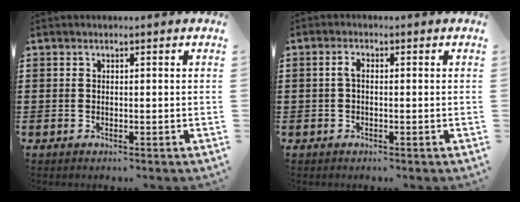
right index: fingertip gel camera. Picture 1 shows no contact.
{"total": 1.7, "force": [-0.2, 0.7, 1.5], "torque": [-0.036, 0.000, -0.007]}